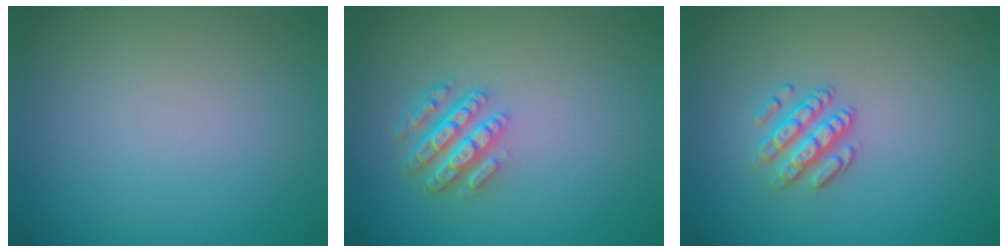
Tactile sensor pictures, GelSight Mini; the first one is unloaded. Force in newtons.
{"total": 4.4, "press": 3.2, "slide": 3.0}
{"total": 2.7, "press": 2.4, "slide": 1.2}